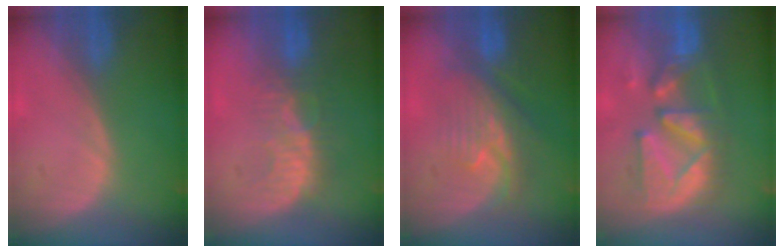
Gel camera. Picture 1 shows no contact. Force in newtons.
{"total": 6.2, "press": 6.0, "slide": 1.7}
{"total": 7.9, "press": 7.5, "slide": 2.5}
{"total": 11.5, "press": 10.8, "slide": 4.1}